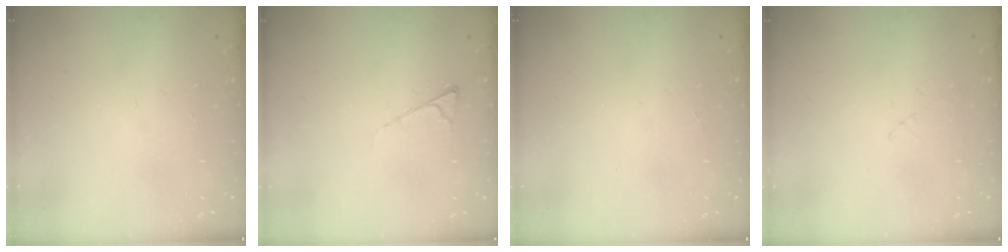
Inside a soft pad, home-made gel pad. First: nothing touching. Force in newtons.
{"total": 5.5, "press": 5.4, "slide": 0.8}
{"total": 0.0}
{"total": 2.3, "press": 2.3, "slide": 0.2}